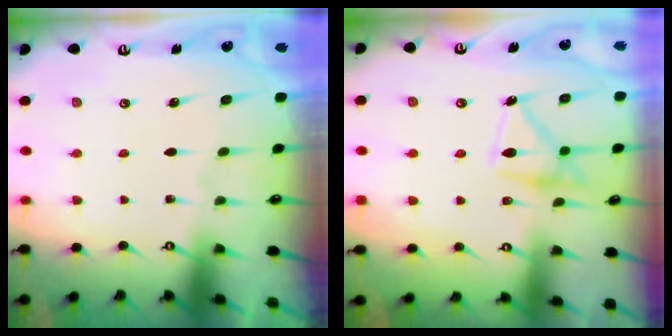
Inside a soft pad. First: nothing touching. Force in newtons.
{"total": 16.5, "press": 16.4, "slide": 1.1}